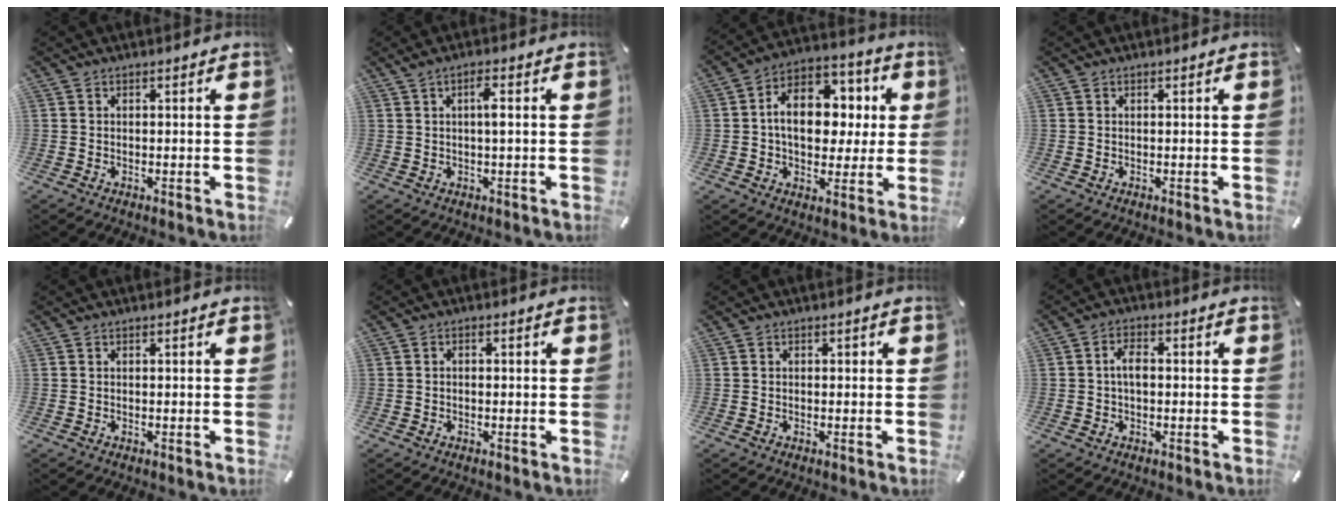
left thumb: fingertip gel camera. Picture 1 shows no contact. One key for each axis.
{"total": 3.6, "fx": 0.4, "fy": 0.4, "fz": 3.5, "tx": -0.069, "ty": 0.001, "tz": 0.005}
{"total": 14.4, "fx": 1.0, "fy": 10.5, "fz": 9.9, "tx": -0.156, "ty": -0.002, "tz": 0.018}
{"total": 0.0}
{"total": 0.0}
{"total": 0.9, "fx": -0.3, "fy": 0.6, "fz": 0.5, "tx": -0.010, "ty": 0.001, "tz": -0.008}
{"total": 0.5, "fx": -0.1, "fy": 0.5, "fz": 0.3, "tx": -0.004, "ty": 0.003, "tz": -0.004}
{"total": 3.5, "fx": -0.2, "fy": 2.0, "fz": 2.9, "tx": -0.063, "ty": 0.005, "tz": -0.007}